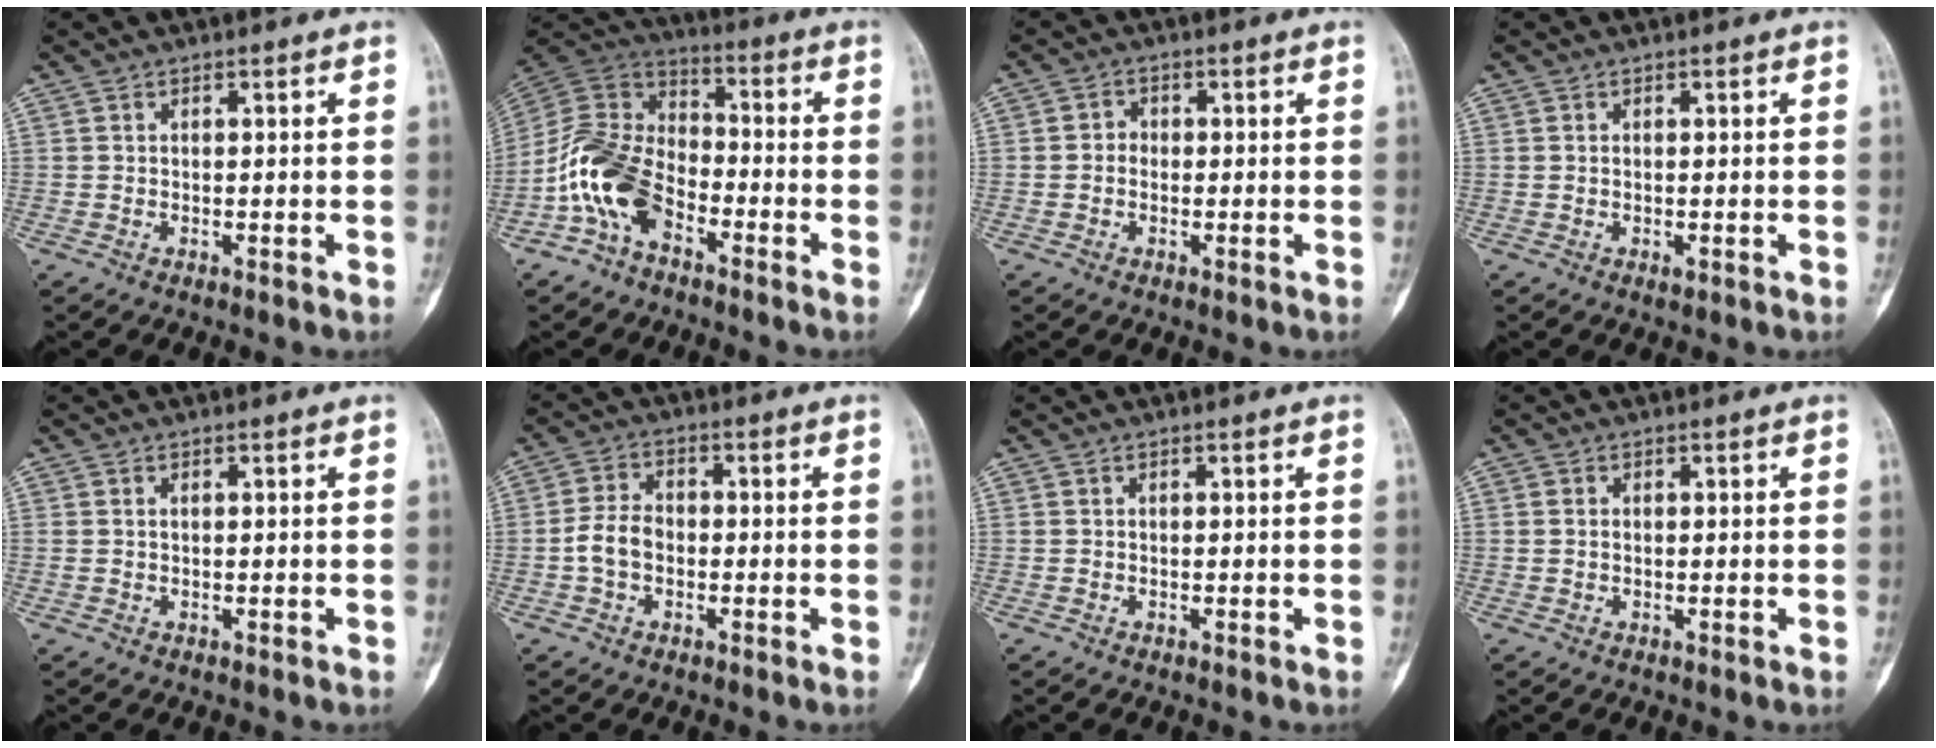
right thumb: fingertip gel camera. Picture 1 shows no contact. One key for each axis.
{"total": 13.3, "fx": -5.9, "fy": 8.4, "fz": 8.5, "tx": -0.160, "ty": 0.054, "tz": -0.127}
{"total": 2.1, "fx": -0.3, "fy": 1.9, "fz": 0.8, "tx": 0.000, "ty": 0.009, "tz": -0.010}
{"total": 0.8, "fx": -0.1, "fy": 0.4, "fz": 0.6, "tx": -0.011, "ty": -0.002, "tz": 0.001}
{"total": 0.8, "fx": 0.3, "fy": 0.5, "fz": 0.6, "tx": -0.017, "ty": 0.007, "tz": 0.009}
{"total": 5.5, "fx": -1.2, "fy": 3.9, "fz": 3.7, "tx": -0.069, "ty": 0.020, "tz": -0.028}
{"total": 0.0}
{"total": 0.7, "fx": 0.1, "fy": 0.6, "fz": 0.4, "tx": -0.008, "ty": 0.000, "tz": 0.001}